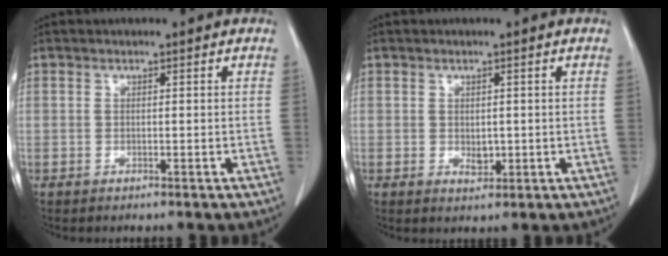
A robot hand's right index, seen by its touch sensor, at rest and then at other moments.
{"total": 2.1, "force": [-0.1, 1.3, 1.6], "torque": [-0.020, -0.001, 0.007]}